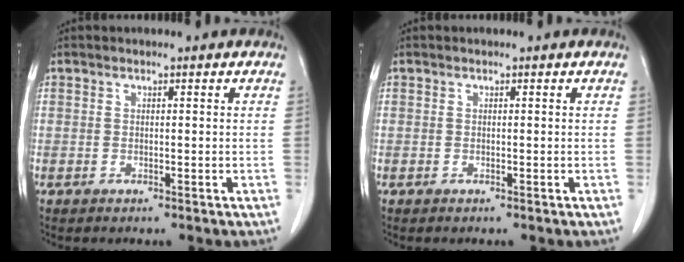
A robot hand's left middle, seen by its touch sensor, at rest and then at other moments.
{"total": 0.0}